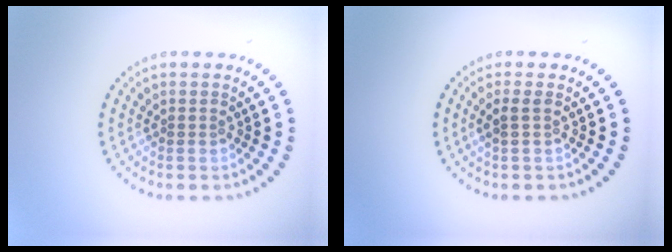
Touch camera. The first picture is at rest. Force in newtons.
{"total": 1.1, "press": 1.0, "slide": 0.4}